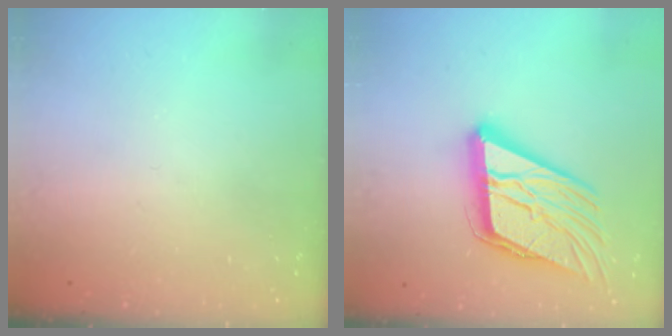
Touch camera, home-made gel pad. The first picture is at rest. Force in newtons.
{"total": 19.2, "press": 19.0, "slide": 2.8}